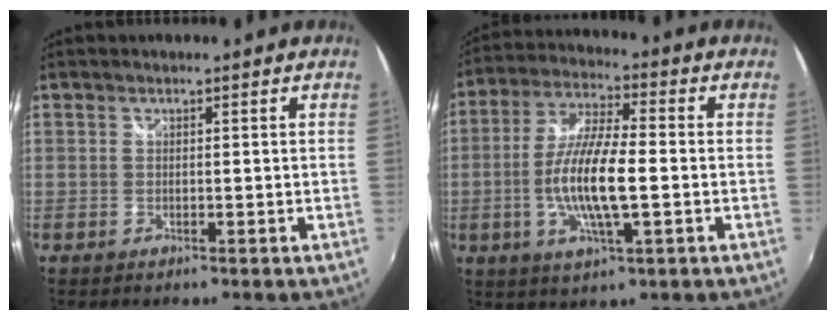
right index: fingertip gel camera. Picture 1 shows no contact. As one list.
[{"total": 12.3, "force": [-2.2, 2.7, 11.8], "torque": [-0.238, 0.001, -0.043]}]